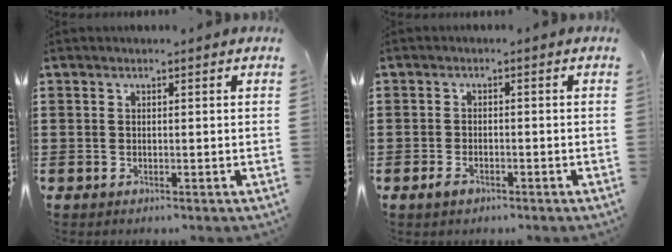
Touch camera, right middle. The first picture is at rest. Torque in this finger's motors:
{"motor_torque": [0.54, 0.48, 0.00, 0.05]}